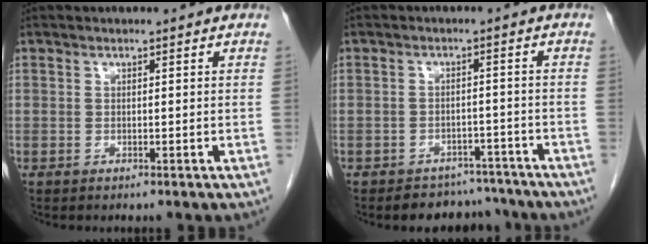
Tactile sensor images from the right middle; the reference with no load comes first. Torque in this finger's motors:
{"motor_torque": [0.33, -0.27, 0.04, 0.00]}